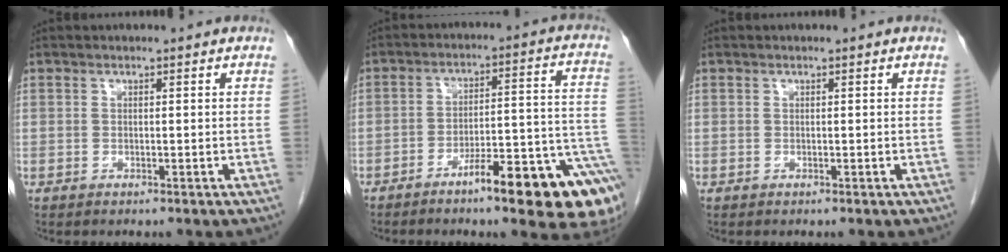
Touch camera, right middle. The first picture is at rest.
{"total": 16.7, "force": [-9.5, 2.2, 13.6], "torque": [-0.104, 0.039, -0.131]}
{"total": 0.0}